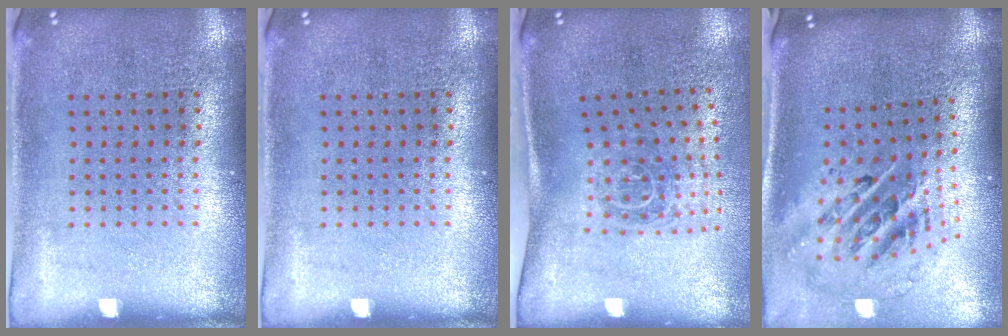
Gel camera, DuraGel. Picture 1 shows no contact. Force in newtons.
{"total": 0.0}
{"total": 1.8, "press": 1.2, "slide": 1.4}
{"total": 2.8, "press": 1.9, "slide": 2.0}